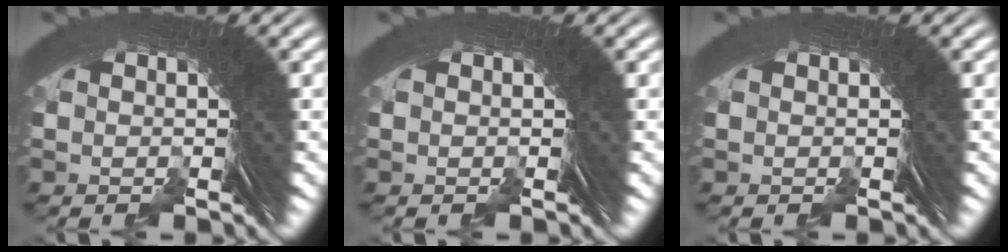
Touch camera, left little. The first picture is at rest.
{"total": 0.0}
{"total": 0.0}